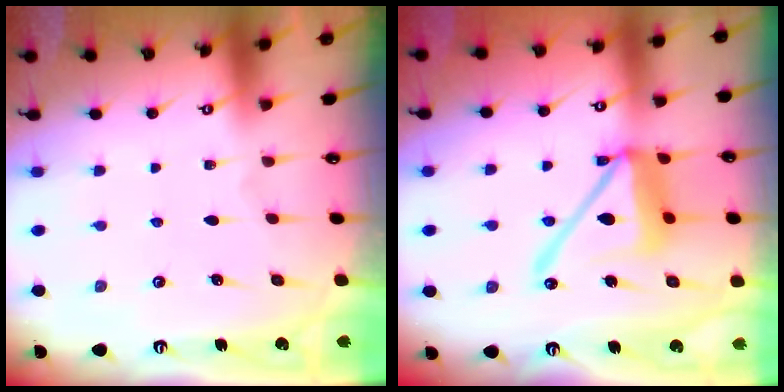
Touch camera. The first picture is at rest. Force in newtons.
{"total": 14.6, "press": 14.5, "slide": 1.8}